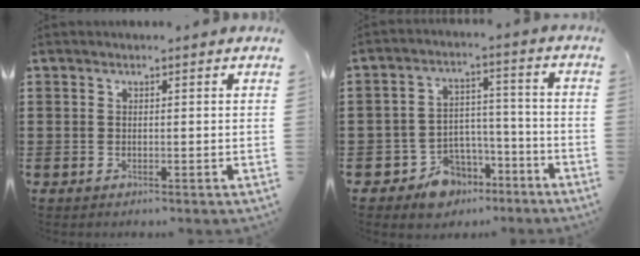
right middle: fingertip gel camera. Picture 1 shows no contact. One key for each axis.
{"total": 7.2, "fx": -5.7, "fy": 4.2, "fz": 0.8, "tx": -0.025, "ty": 0.031, "tz": -0.109}